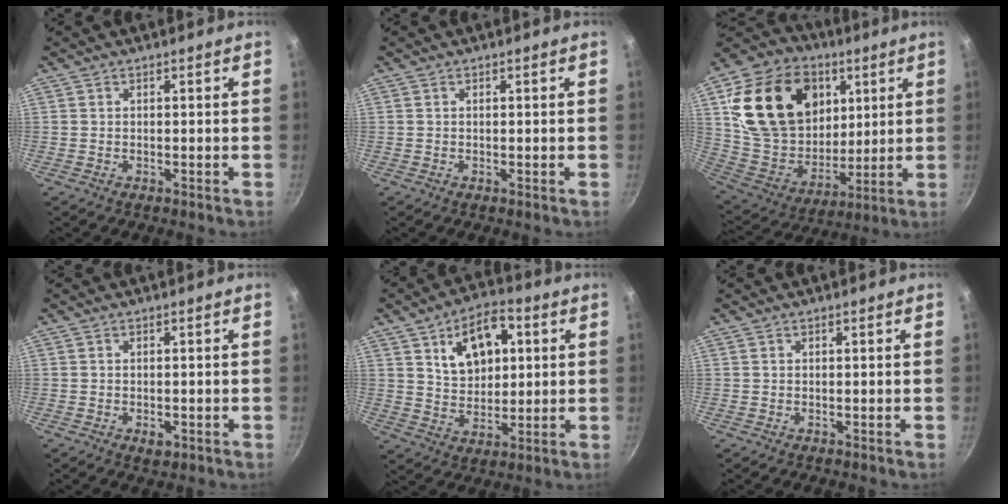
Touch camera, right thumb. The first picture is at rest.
{"total": 0.0}
{"total": 26.6, "force": [8.2, 19.8, 15.8], "torque": [-0.272, 0.004, 0.157]}
{"total": 1.9, "force": [-0.7, 1.1, 1.4], "torque": [-0.016, -0.001, -0.006]}
{"total": 12.7, "force": [4.3, 7.9, 9.0], "torque": [-0.111, -0.006, 0.073]}
{"total": 0.0}